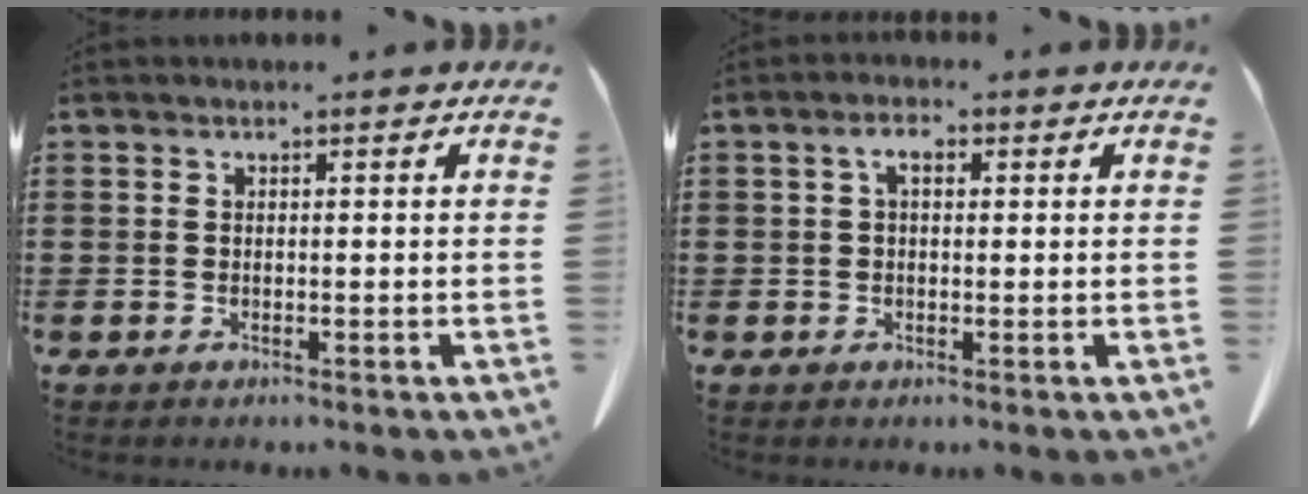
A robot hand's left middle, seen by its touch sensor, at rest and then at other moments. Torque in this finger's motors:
{"motor_torque": [0.51, 0.53, 0.03, 0.03]}